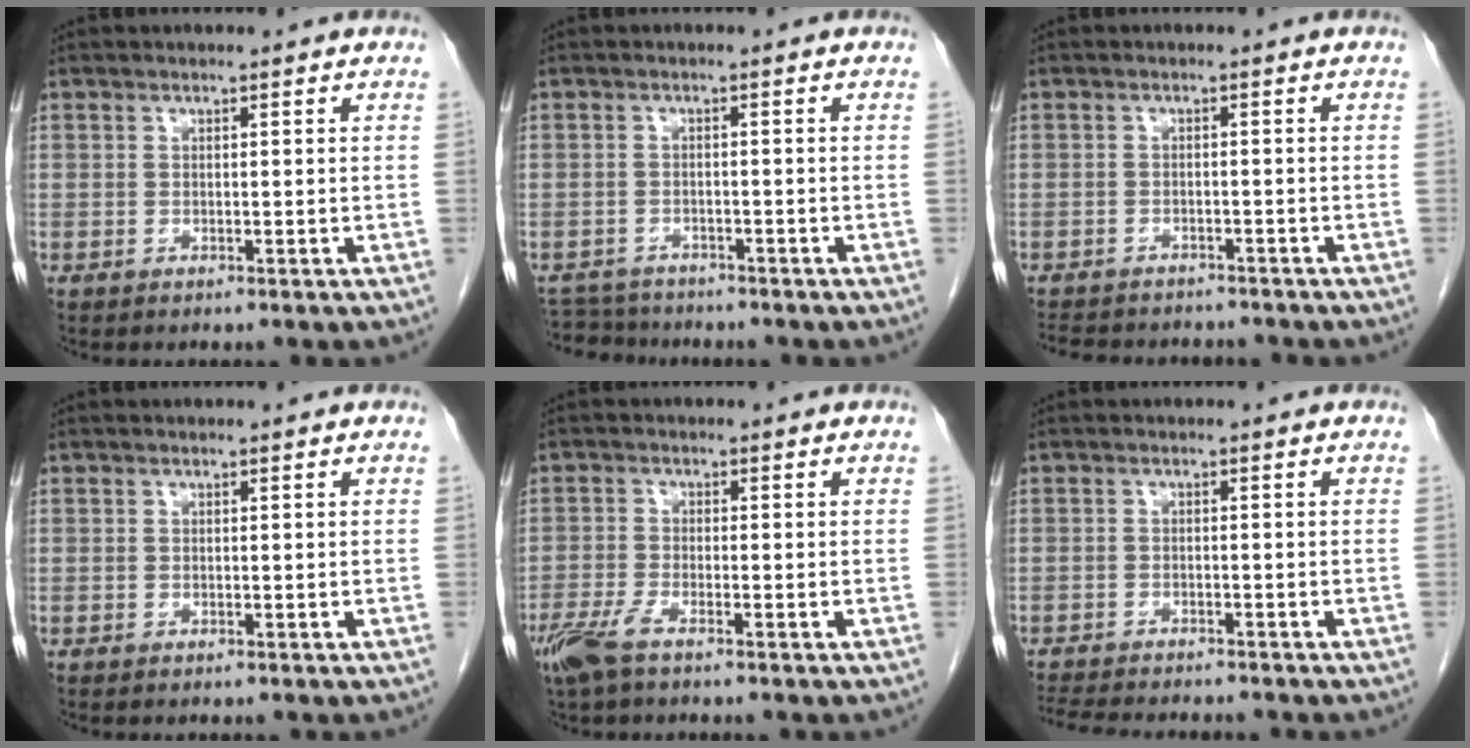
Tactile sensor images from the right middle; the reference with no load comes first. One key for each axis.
{"total": 5.1, "fx": -4.9, "fy": 1.4, "fz": 0.0, "tx": 0.003, "ty": -0.004, "tz": -0.078}
{"total": 9.9, "fx": -8.9, "fy": 3.1, "fz": 3.0, "tx": -0.060, "ty": 0.002, "tz": -0.115}
{"total": 0.0}
{"total": 4.3, "fx": -3.0, "fy": 0.7, "fz": 3.0, "tx": -0.070, "ty": -0.010, "tz": -0.062}
{"total": 10.4, "fx": -9.4, "fy": 1.8, "fz": 4.1, "tx": -0.068, "ty": -0.010, "tz": -0.135}